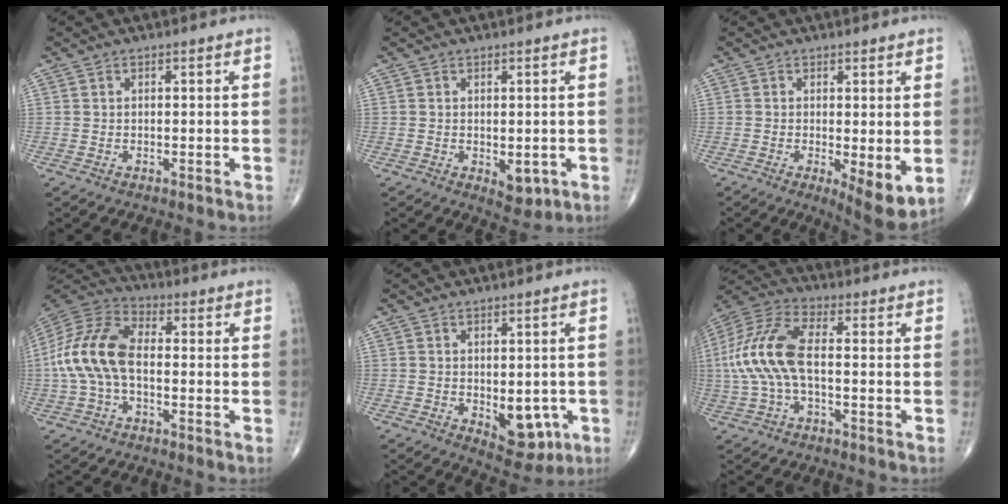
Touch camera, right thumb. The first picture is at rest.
{"total": 3.8, "force": [-0.8, 2.2, 3.0], "torque": [-0.022, -0.006, -0.001]}
{"total": 6.9, "force": [-0.8, 2.2, 6.5], "torque": [-0.093, -0.021, -0.011]}
{"total": 13.5, "force": [-1.2, 7.7, 11.1], "torque": [-0.237, 0.035, -0.032]}
{"total": 7.5, "force": [-1.7, 4.3, 5.9], "torque": [-0.042, -0.006, -0.008]}
{"total": 13.4, "force": [-0.8, 6.0, 12.0], "torque": [-0.277, 0.032, -0.020]}